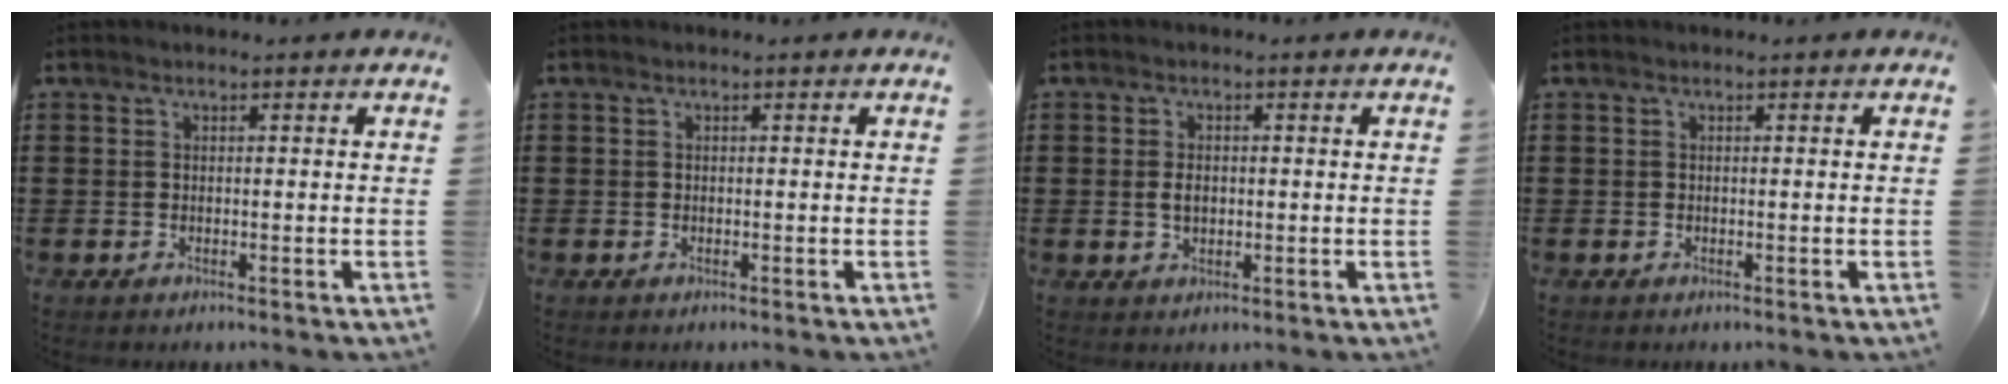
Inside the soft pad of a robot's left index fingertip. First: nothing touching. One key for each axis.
{"total": 0.0}
{"total": 2.4, "fx": 0.0, "fy": 1.5, "fz": 1.9, "tx": -0.039, "ty": 0.005, "tz": -0.001}
{"total": 0.0}